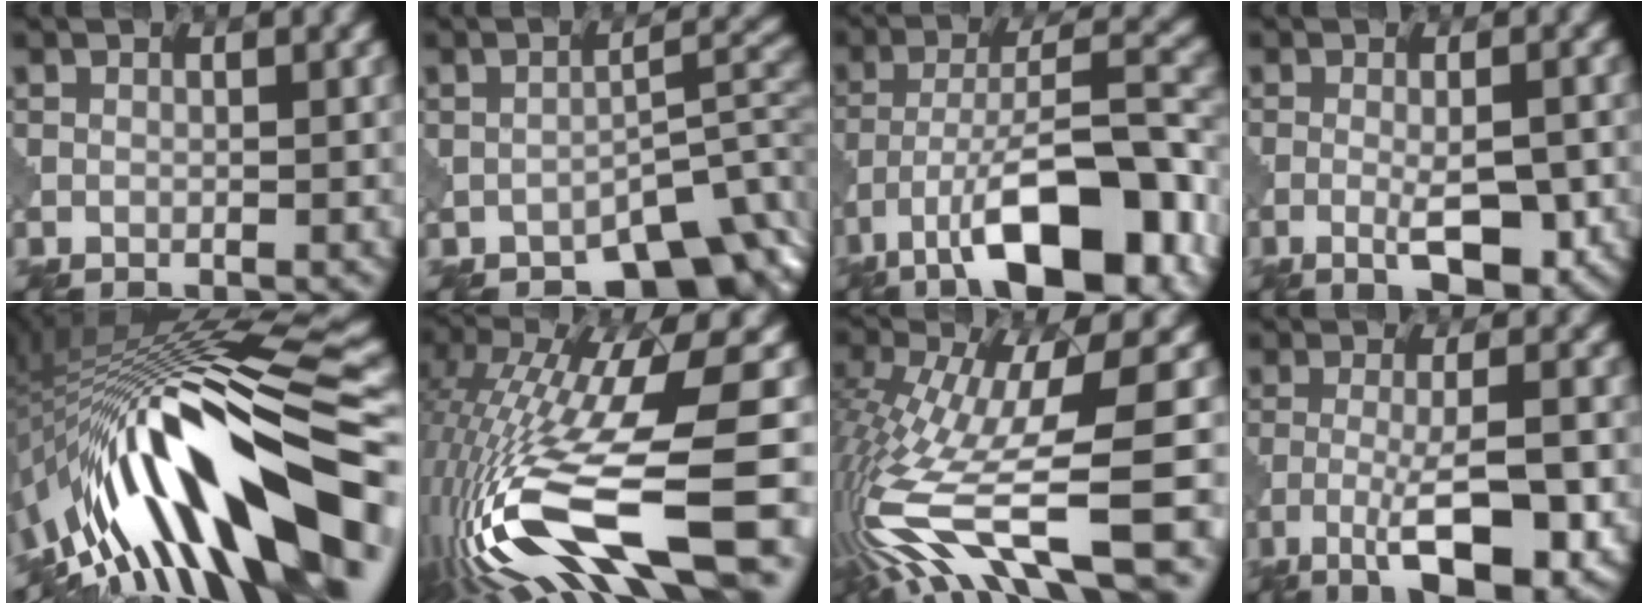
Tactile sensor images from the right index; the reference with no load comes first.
{"total": 7.5, "force": [-5.6, 2.9, 4.0], "torque": [-0.025, 0.004, -0.081]}
{"total": 13.2, "force": [-7.6, 4.7, 9.8], "torque": [-0.157, 0.010, -0.127]}
{"total": 4.2, "force": [-1.5, 1.0, 3.8], "torque": [-0.065, -0.001, -0.022]}
{"total": 15.8, "force": [-4.6, 4.4, 14.5], "torque": [-0.230, 0.046, -0.079]}
{"total": 15.0, "force": [-4.6, 4.3, 13.6], "torque": [-0.285, -0.014, -0.068]}
{"total": 11.9, "force": [-3.6, 2.9, 11.0], "torque": [-0.223, -0.004, -0.051]}
{"total": 7.5, "force": [-3.5, 1.8, 6.3], "torque": [-0.114, 0.001, -0.055]}